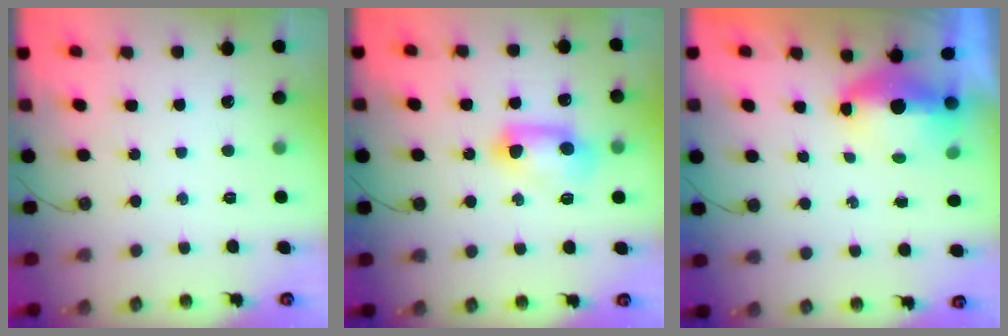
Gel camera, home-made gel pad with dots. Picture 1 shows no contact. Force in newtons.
{"total": 10.0, "press": 9.9, "slide": 1.4}
{"total": 6.2, "press": 6.0, "slide": 1.2}